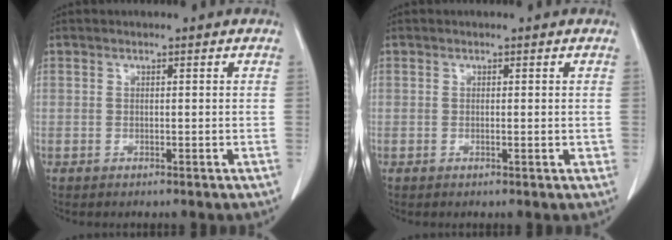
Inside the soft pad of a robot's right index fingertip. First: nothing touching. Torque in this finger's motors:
{"motor_torque": [-0.12, 0.11, -0.03, -0.01]}